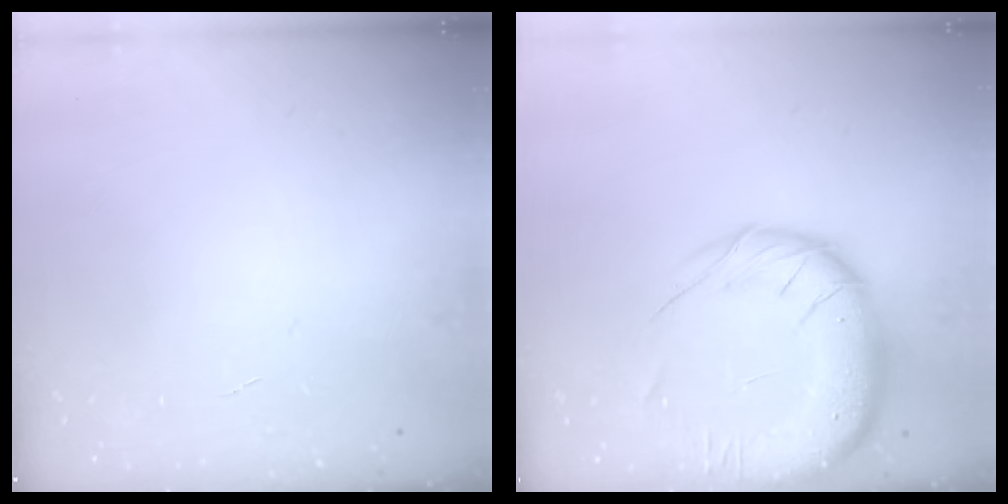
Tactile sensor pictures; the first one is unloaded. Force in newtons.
{"total": 18.2, "press": 17.7, "slide": 4.5}